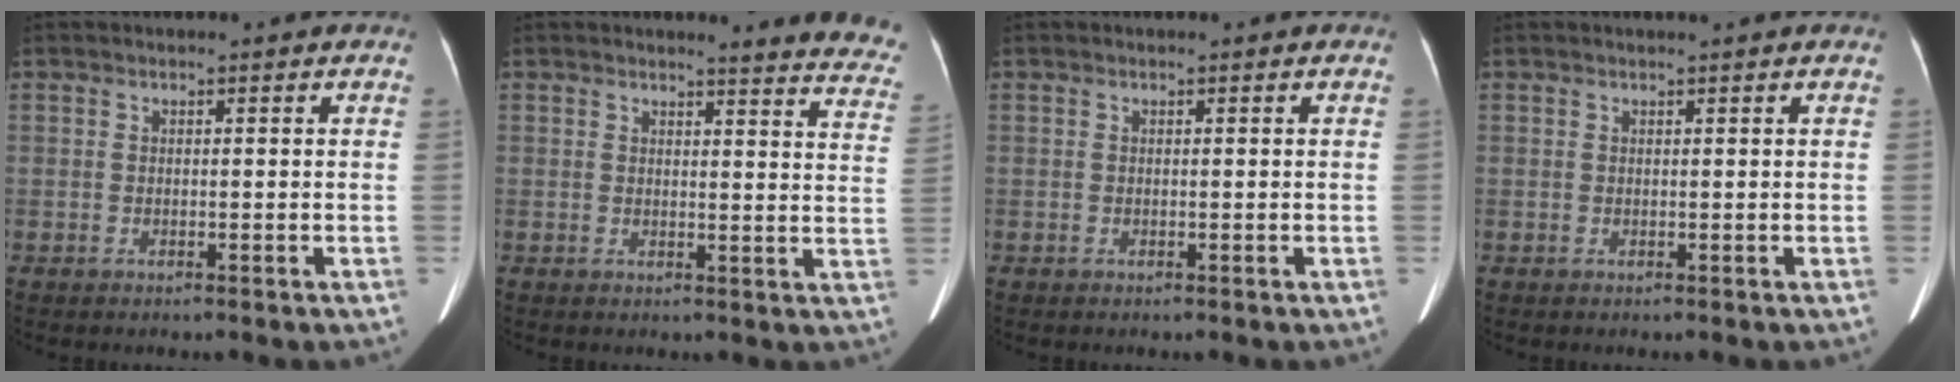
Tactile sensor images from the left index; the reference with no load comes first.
{"total": 11.6, "force": [11.3, 0.8, 2.6], "torque": [0.001, -0.088, 0.086]}
{"total": 0.0}
{"total": 0.8, "force": [0.6, -0.2, 0.4], "torque": [-0.008, 0.002, 0.017]}